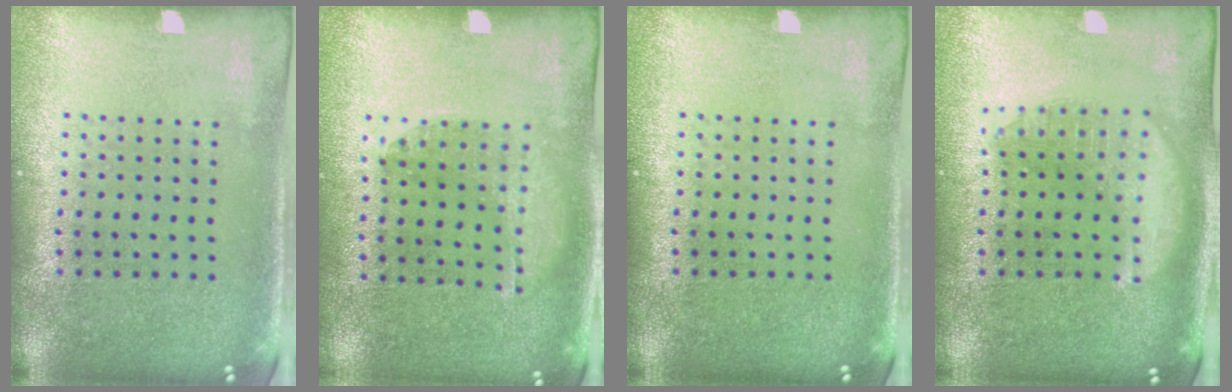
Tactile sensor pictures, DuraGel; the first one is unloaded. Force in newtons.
{"total": 1.2, "press": 0.9, "slide": 0.9}
{"total": 0.0}
{"total": 3.0, "press": 3.0, "slide": 0.4}